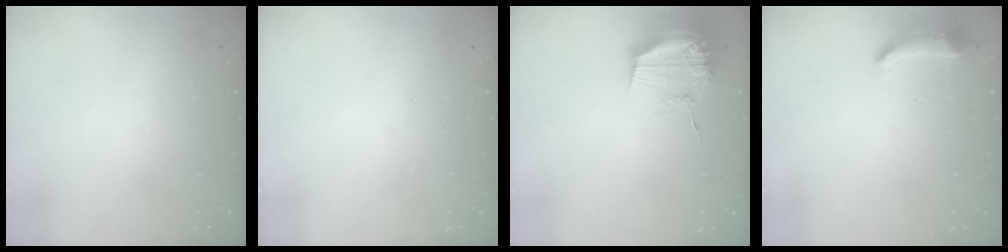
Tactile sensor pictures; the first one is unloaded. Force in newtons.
{"total": 1.0, "press": 0.0, "slide": 1.0}
{"total": 15.6, "press": 15.6, "slide": 0.1}
{"total": 8.7, "press": 8.5, "slide": 2.0}